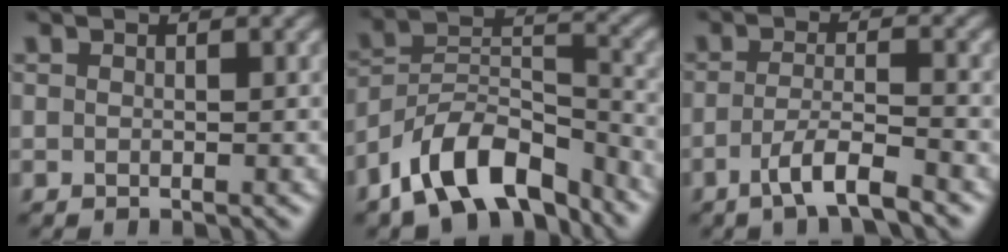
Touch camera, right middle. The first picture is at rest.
{"total": 9.5, "force": [-6.5, 4.5, 5.2], "torque": [-0.084, 0.006, -0.130]}
{"total": 3.8, "force": [-2.2, 0.7, 3.0], "torque": [-0.059, 0.002, -0.048]}